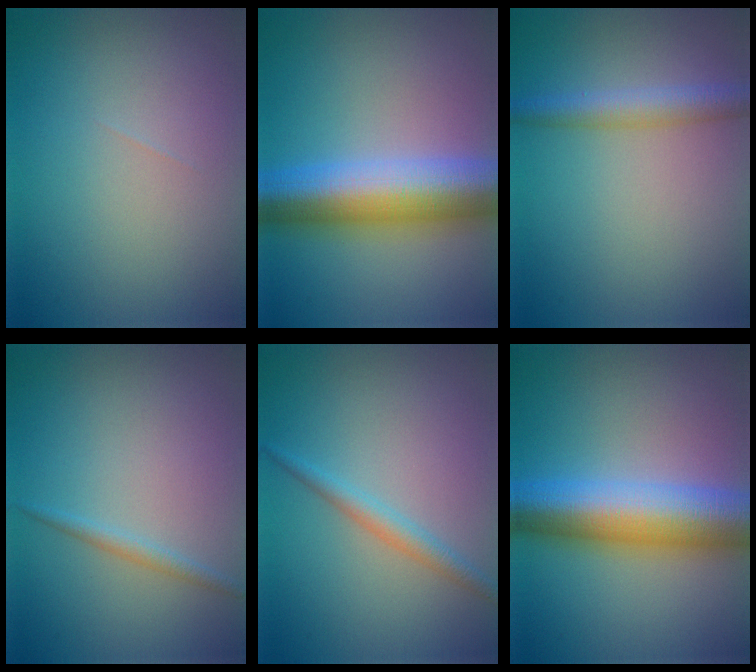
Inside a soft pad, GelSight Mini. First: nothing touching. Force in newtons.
{"total": 10.1, "press": 10.1, "slide": 0.1}
{"total": 3.1, "press": 3.1, "slide": 0.1}
{"total": 1.1, "press": 1.1, "slide": 0.0}
{"total": 1.9, "press": 1.9, "slide": 0.1}
{"total": 9.9, "press": 9.9, "slide": 0.1}